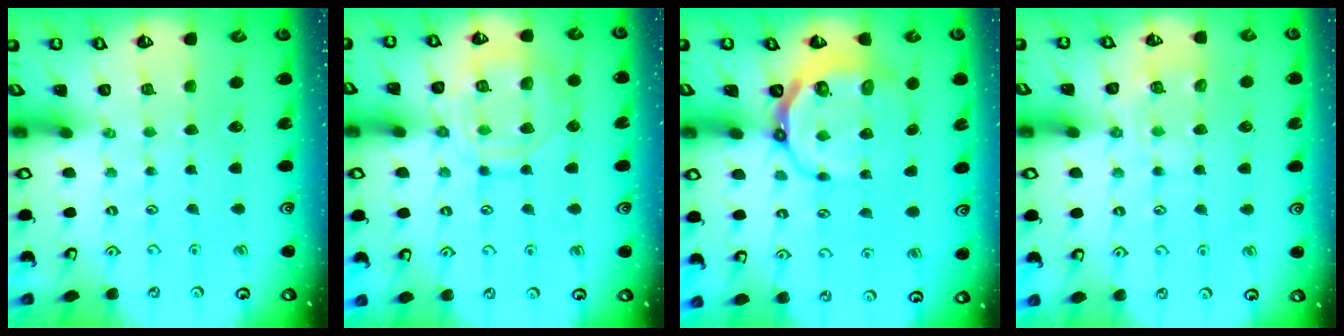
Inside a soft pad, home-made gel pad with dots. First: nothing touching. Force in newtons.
{"total": 14.6, "press": 14.5, "slide": 1.4}
{"total": 8.7, "press": 8.0, "slide": 3.4}
{"total": 7.8, "press": 7.8, "slide": 0.7}